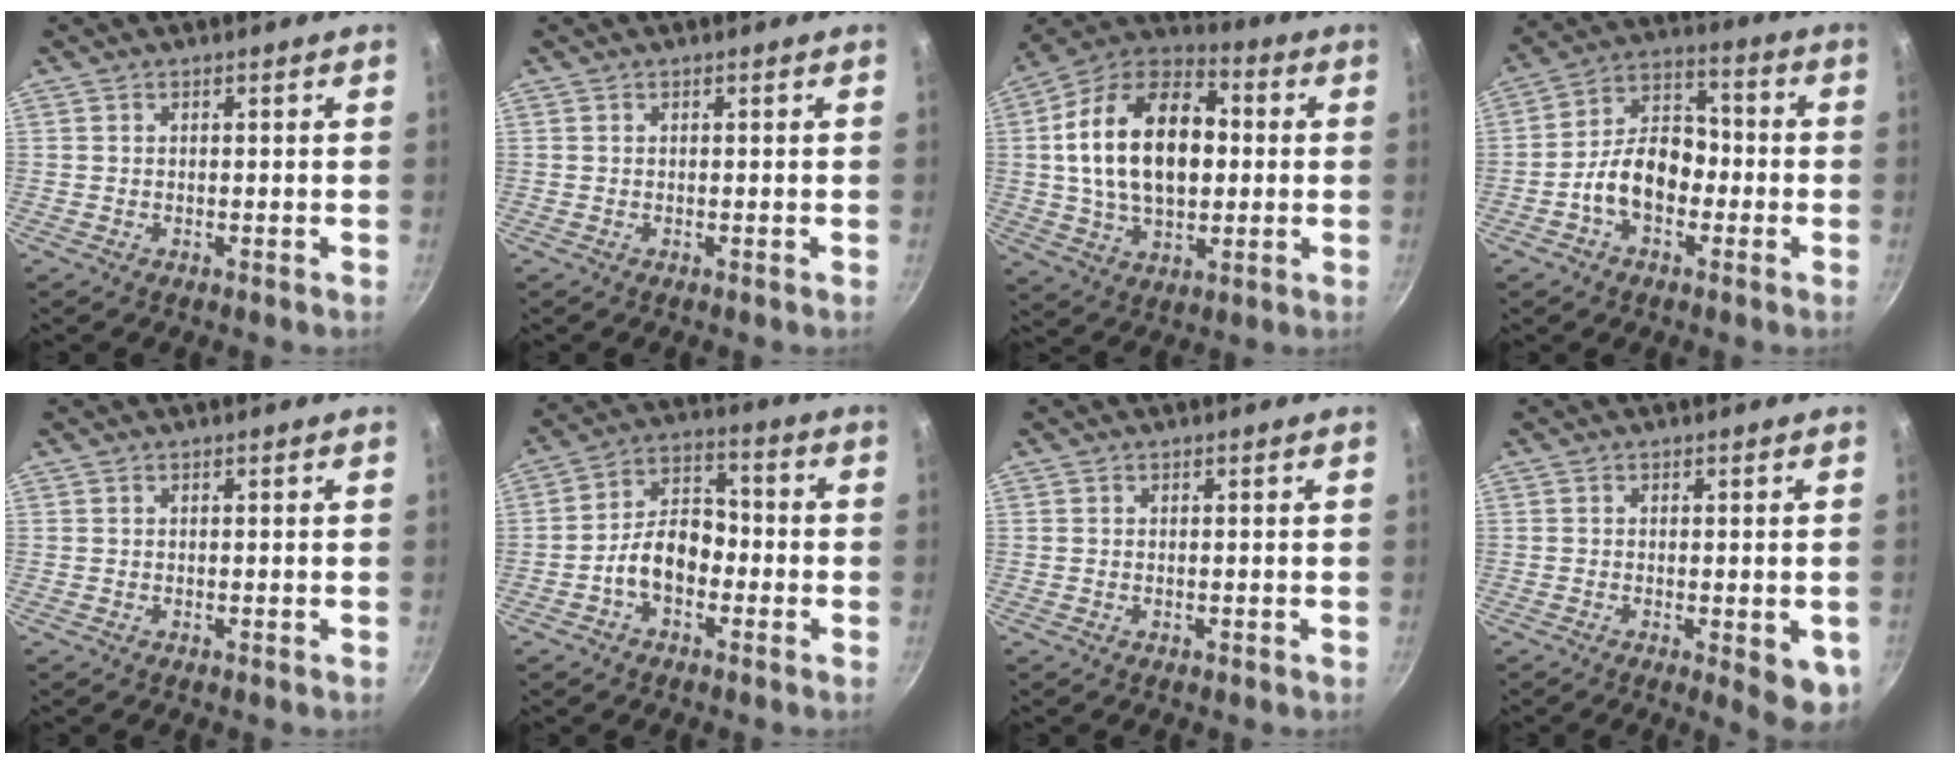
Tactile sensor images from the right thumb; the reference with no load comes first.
{"total": 0.0}
{"total": 21.9, "force": [1.8, 13.8, 16.9], "torque": [-0.261, 0.026, 0.019]}
{"total": 11.7, "force": [-3.2, 7.9, 8.0], "torque": [-0.094, 0.048, -0.066]}
{"total": 0.0}
{"total": 9.7, "force": [-2.9, 6.5, 6.6], "torque": [-0.075, 0.046, -0.061]}
{"total": 0.0}
{"total": 7.0, "force": [-1.9, 2.2, 6.4], "torque": [-0.068, -0.004, -0.020]}